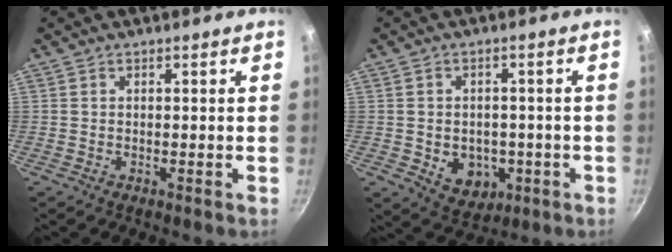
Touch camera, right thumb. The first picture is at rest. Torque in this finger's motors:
{"motor_torque": [-0.13, 0.38, -0.27, 0.23, 0.05]}